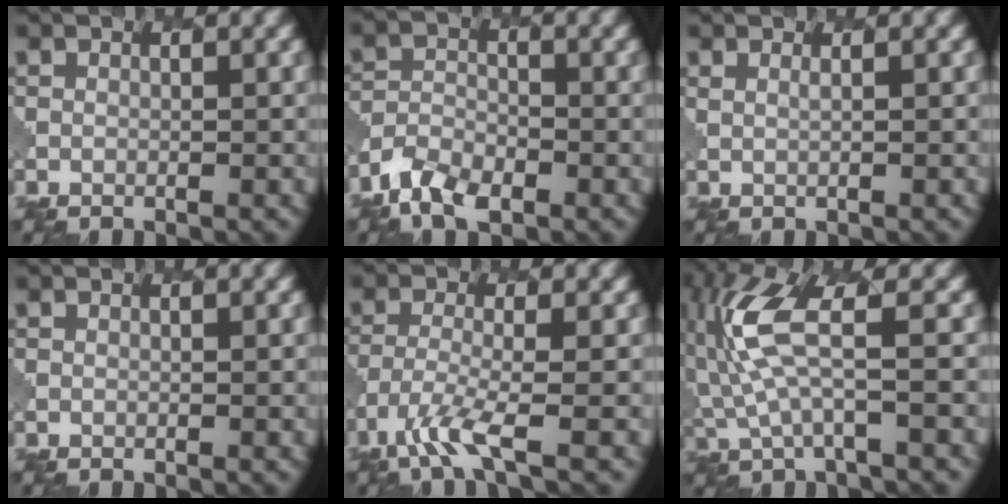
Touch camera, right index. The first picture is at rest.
{"total": 4.8, "force": [-3.5, 2.3, 2.3], "torque": [-0.046, -0.007, -0.072]}
{"total": 1.2, "force": [0.9, 0.4, 0.7], "torque": [-0.008, -0.003, 0.010]}
{"total": 0.0}
{"total": 4.1, "force": [-2.5, 0.7, 3.2], "torque": [-0.071, -0.013, -0.056]}
{"total": 6.3, "force": [0.5, 1.8, 6.0], "torque": [-0.147, 0.010, 0.012]}